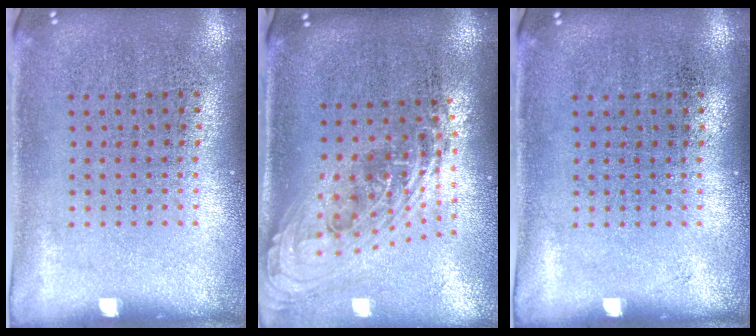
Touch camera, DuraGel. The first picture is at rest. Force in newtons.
{"total": 2.2, "press": 1.6, "slide": 1.5}
{"total": 0.0}